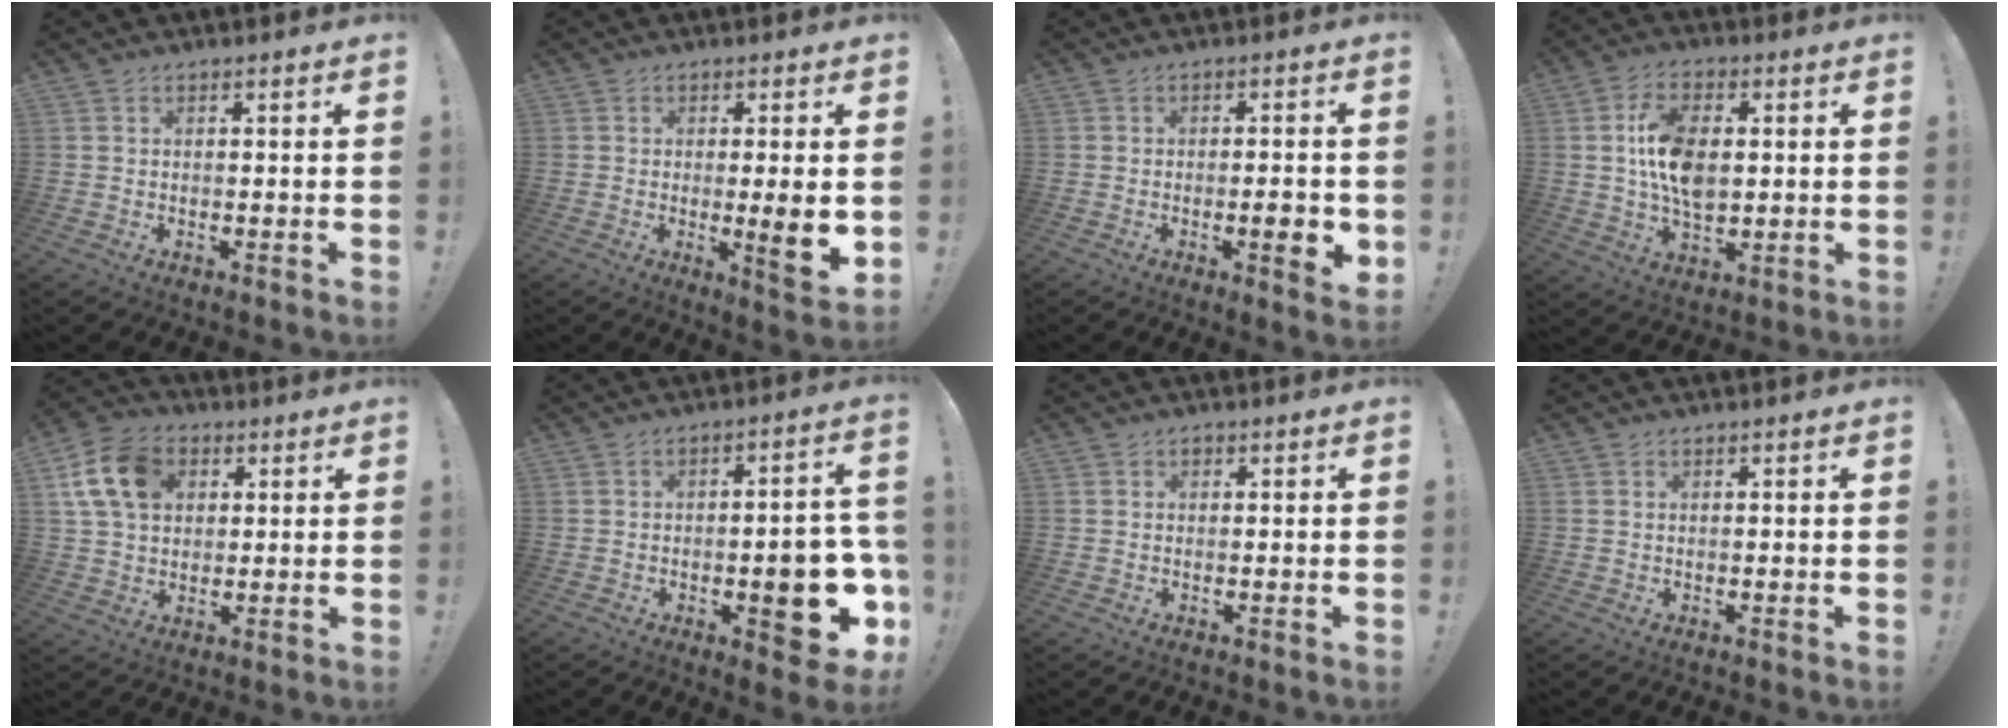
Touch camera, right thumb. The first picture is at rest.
{"total": 8.5, "force": [-0.6, 0.8, 8.4], "torque": [-0.110, -0.014, -0.010]}
{"total": 5.7, "force": [-1.5, 1.0, 5.4], "torque": [-0.071, -0.004, -0.023]}
{"total": 12.8, "force": [1.2, 7.7, 10.2], "torque": [-0.178, 0.000, 0.019]}
{"total": 13.6, "force": [4.5, 10.1, 8.0], "torque": [-0.145, -0.004, 0.089]}
{"total": 15.4, "force": [-4.2, 5.7, 13.7], "torque": [-0.151, 0.007, -0.054]}
{"total": 0.6, "force": [0.0, 0.5, 0.2], "torque": [0.002, 0.000, -0.001]}
{"total": 0.0}